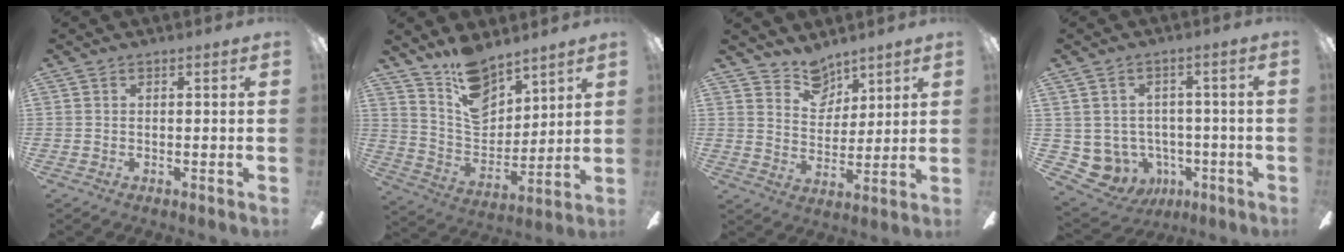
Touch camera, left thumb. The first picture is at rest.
{"total": 13.6, "force": [10.6, 6.7, 5.2], "torque": [-0.095, -0.069, 0.201]}
{"total": 8.4, "force": [7.0, 4.4, 1.2], "torque": [-0.021, -0.046, 0.133]}
{"total": 5.5, "force": [-0.8, 5.4, 0.9], "torque": [-0.055, -0.001, -0.009]}